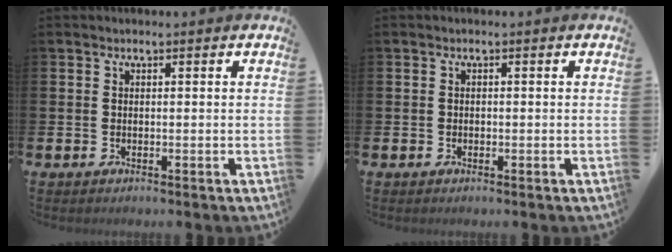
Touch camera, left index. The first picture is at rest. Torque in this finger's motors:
{"motor_torque": [-0.11, -0.03, -0.04, -0.01]}